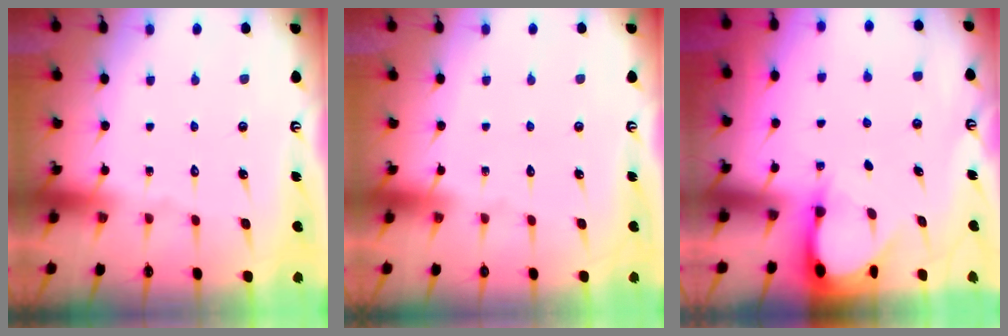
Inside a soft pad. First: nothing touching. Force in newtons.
{"total": 0.0}
{"total": 2.9, "press": 2.9, "slide": 0.3}